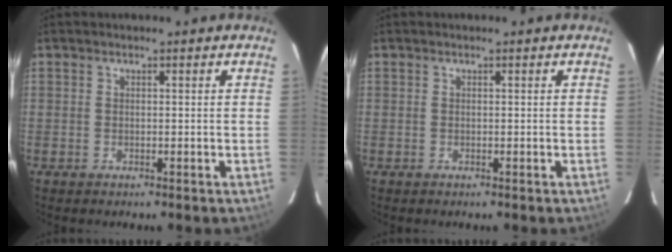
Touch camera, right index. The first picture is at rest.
{"total": 0.0}